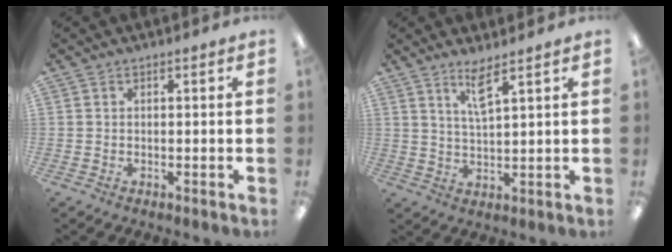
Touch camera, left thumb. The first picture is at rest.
{"total": 5.4, "force": [4.0, 0.7, 3.6], "torque": [-0.074, -0.010, 0.067]}